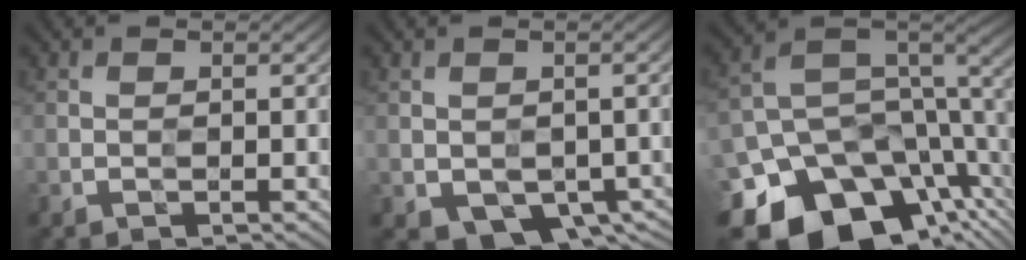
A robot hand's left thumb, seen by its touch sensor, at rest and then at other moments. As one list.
[{"total": 3.8, "force": [-1.6, 3.0, 1.8], "torque": [-0.025, -0.011, -0.017]}, {"total": 16.1, "force": [-9.2, 10.4, 8.2], "torque": [-0.186, -0.034, -0.134]}]